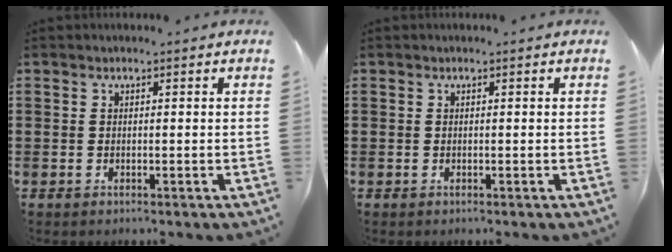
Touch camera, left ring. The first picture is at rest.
{"total": 0.0}